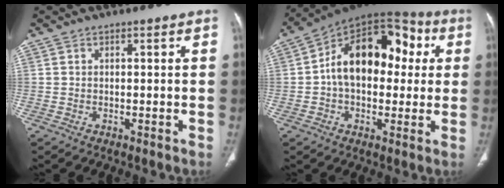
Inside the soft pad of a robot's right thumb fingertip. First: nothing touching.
{"total": 19.8, "force": [2.4, 12.7, 14.9], "torque": [-0.193, 0.039, 0.028]}